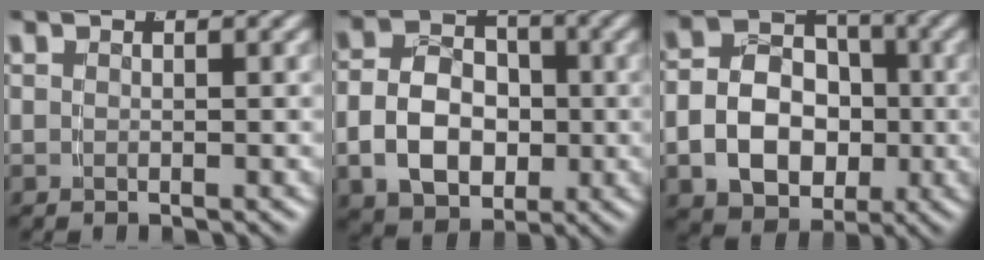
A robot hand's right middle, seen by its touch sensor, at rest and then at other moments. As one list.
[{"total": 9.5, "force": [-1.6, 7.7, 5.3], "torque": [-0.096, -0.019, -0.028]}, {"total": 11.6, "force": [-2.1, 9.8, 5.7], "torque": [-0.113, -0.029, -0.039]}]